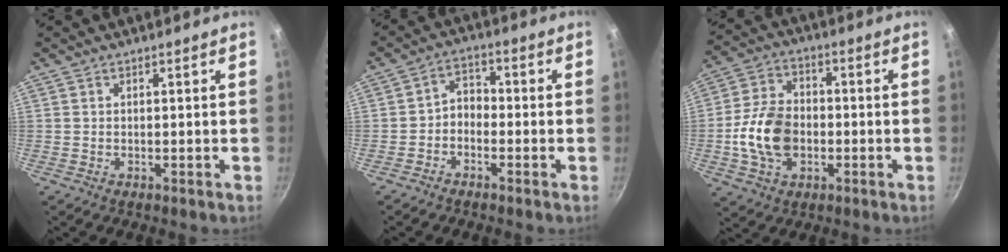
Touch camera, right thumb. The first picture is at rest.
{"total": 3.8, "force": [-1.8, 2.8, 2.0], "torque": [-0.018, 0.032, -0.038]}
{"total": 12.6, "force": [-2.2, 8.8, 8.8], "torque": [-0.149, 0.024, -0.044]}